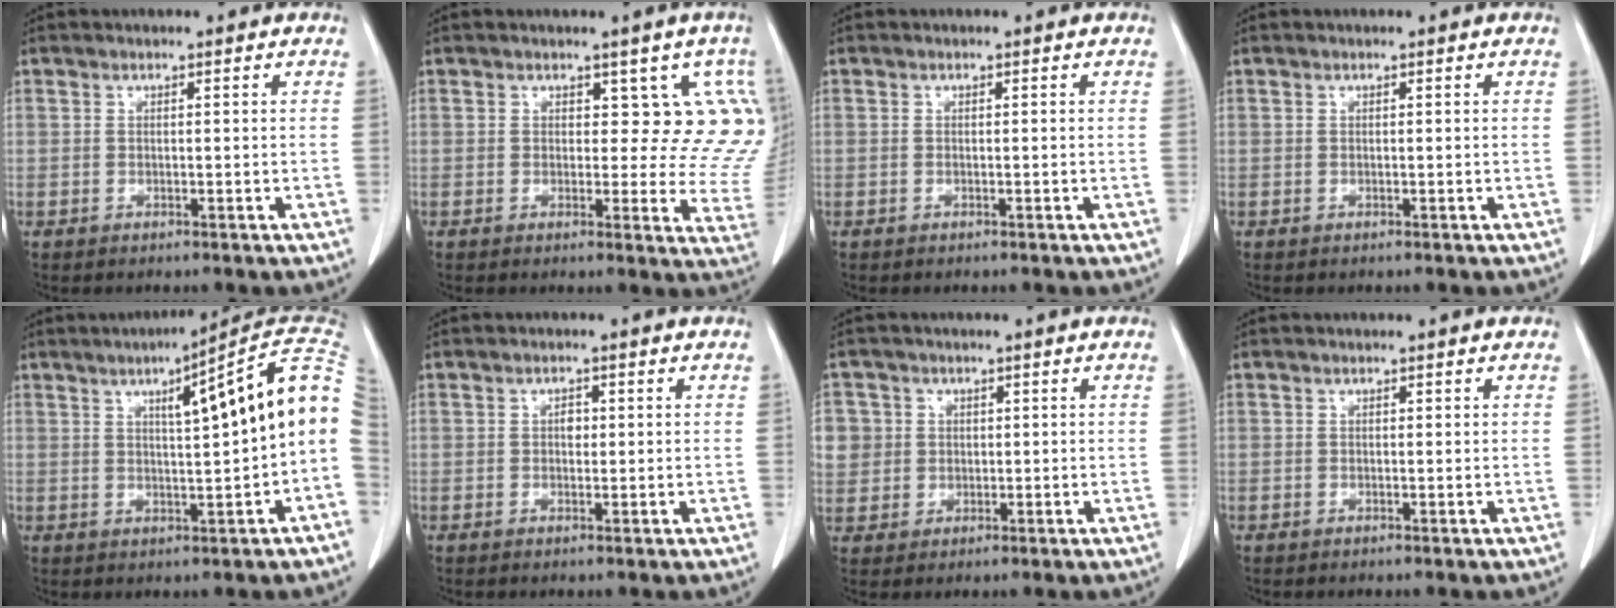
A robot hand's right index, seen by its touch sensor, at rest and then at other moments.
{"total": 8.8, "force": [4.2, 4.8, 6.1], "torque": [-0.041, -0.007, 0.030]}
{"total": 0.0}
{"total": 0.0}
{"total": 13.2, "force": [2.7, -0.2, 12.9], "torque": [-0.168, 0.029, 0.031]}
{"total": 1.4, "force": [0.1, 0.9, 1.0], "torque": [-0.014, 0.003, 0.000]}
{"total": 7.7, "force": [1.6, 7.4, 1.1], "torque": [-0.042, 0.022, 0.046]}
{"total": 0.0}